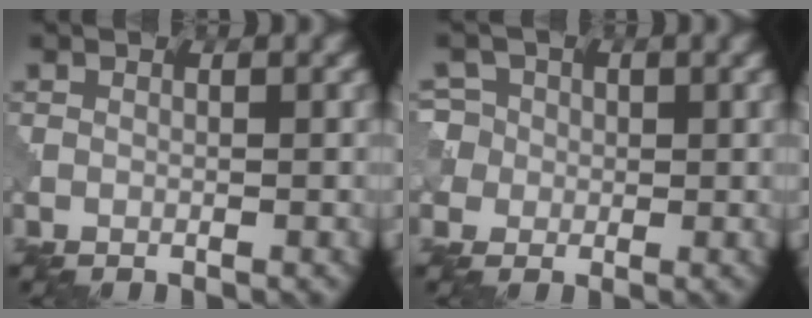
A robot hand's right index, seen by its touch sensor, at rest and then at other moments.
{"total": 5.4, "force": [0.7, 5.2, 1.5], "torque": [-0.033, 0.044, -0.006]}